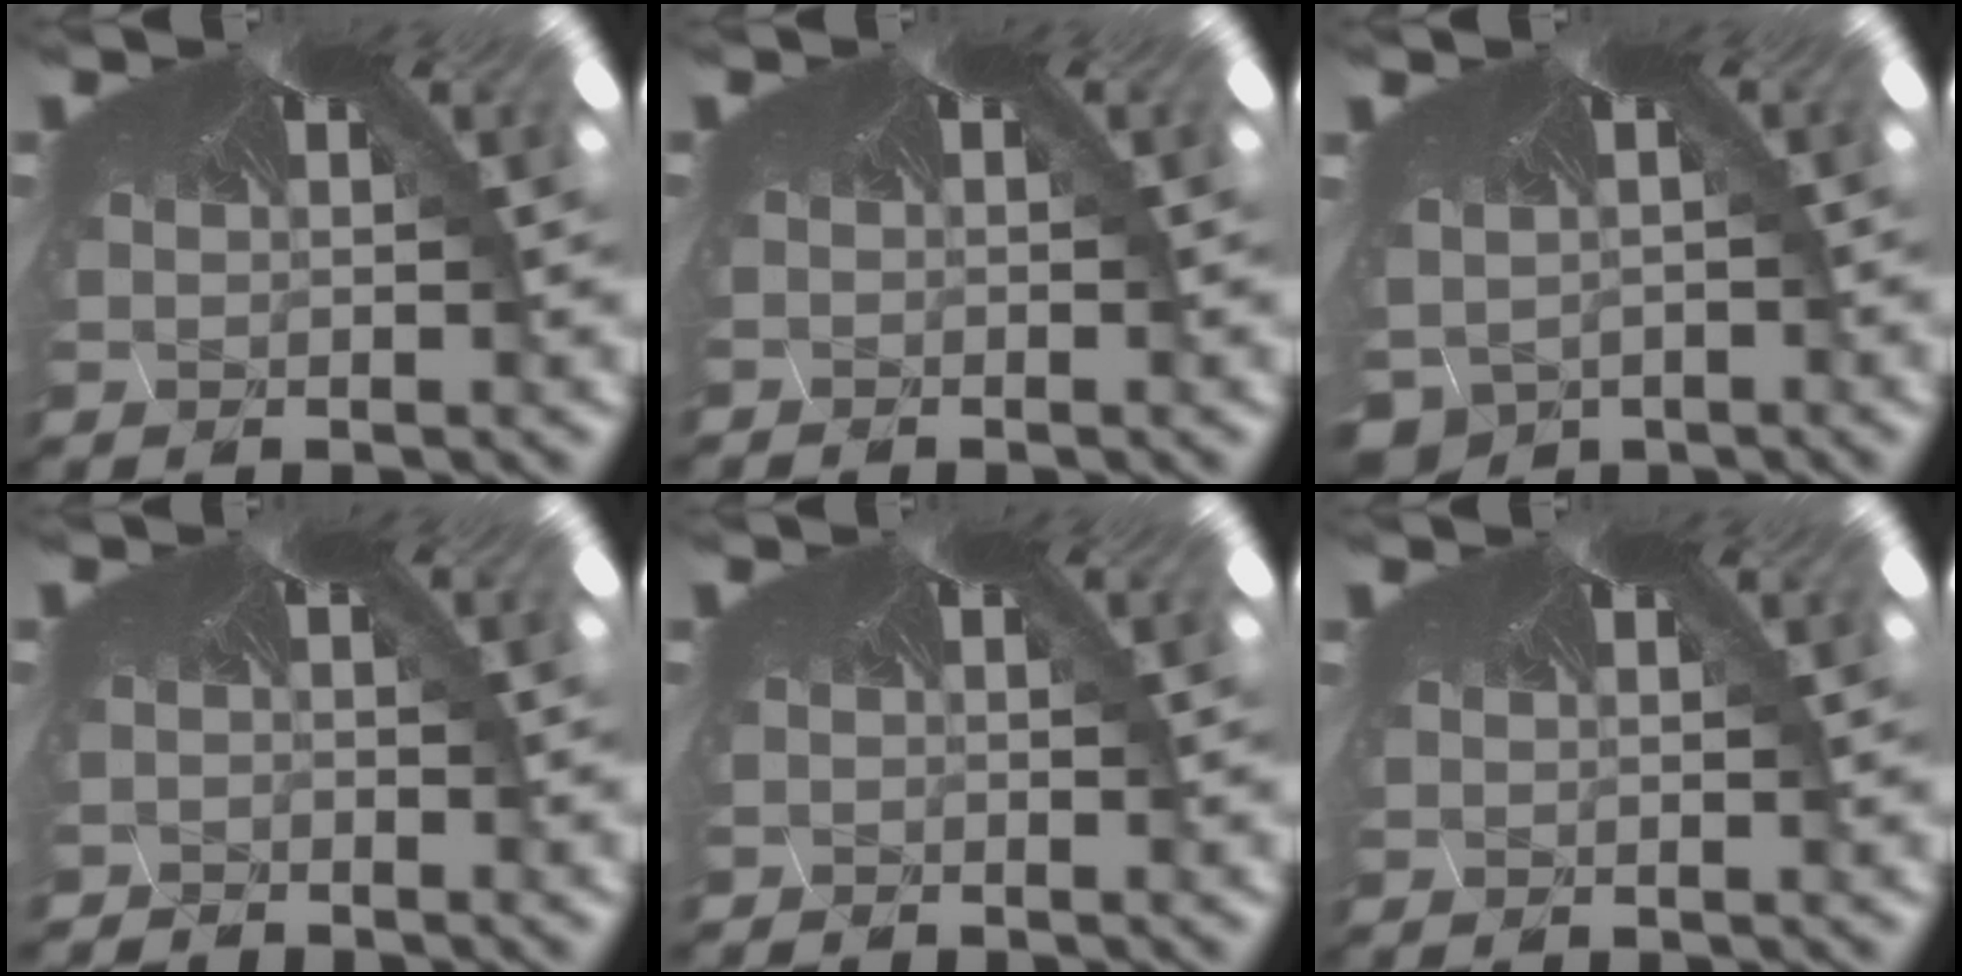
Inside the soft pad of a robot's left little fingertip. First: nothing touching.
{"total": 0.6, "force": [-0.6, -0.3, 0.0], "torque": [0.008, -0.011, -0.005]}
{"total": 4.2, "force": [-3.7, 1.9, 0.6], "torque": [-0.020, -0.042, -0.027]}
{"total": 2.5, "force": [-2.5, -0.3, -0.1], "torque": [0.009, -0.038, -0.027]}
{"total": 1.2, "force": [-1.1, -0.3, -0.2], "torque": [0.011, -0.019, -0.008]}
{"total": 0.0}